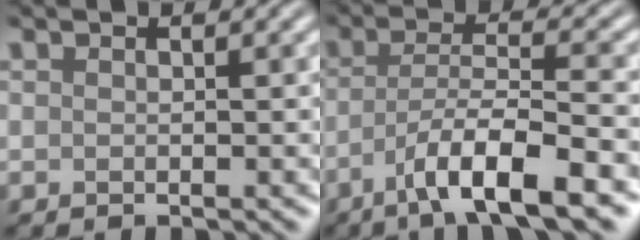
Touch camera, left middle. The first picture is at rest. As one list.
[{"total": 7.8, "force": [-4.4, 1.5, 6.2], "torque": [-0.102, 0.005, -0.080]}]